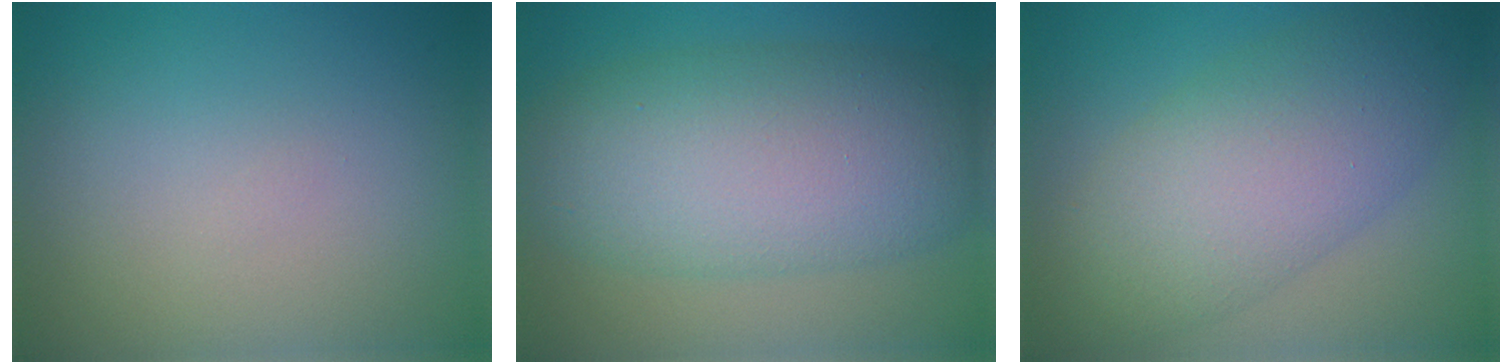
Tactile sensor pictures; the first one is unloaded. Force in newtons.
{"total": 9.8, "press": 9.8, "slide": 0.1}
{"total": 8.1, "press": 8.1, "slide": 0.2}